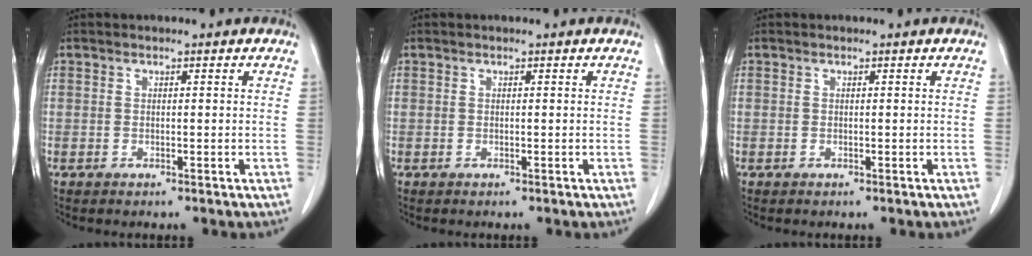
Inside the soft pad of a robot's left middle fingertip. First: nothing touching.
{"total": 0.0}
{"total": 0.0}